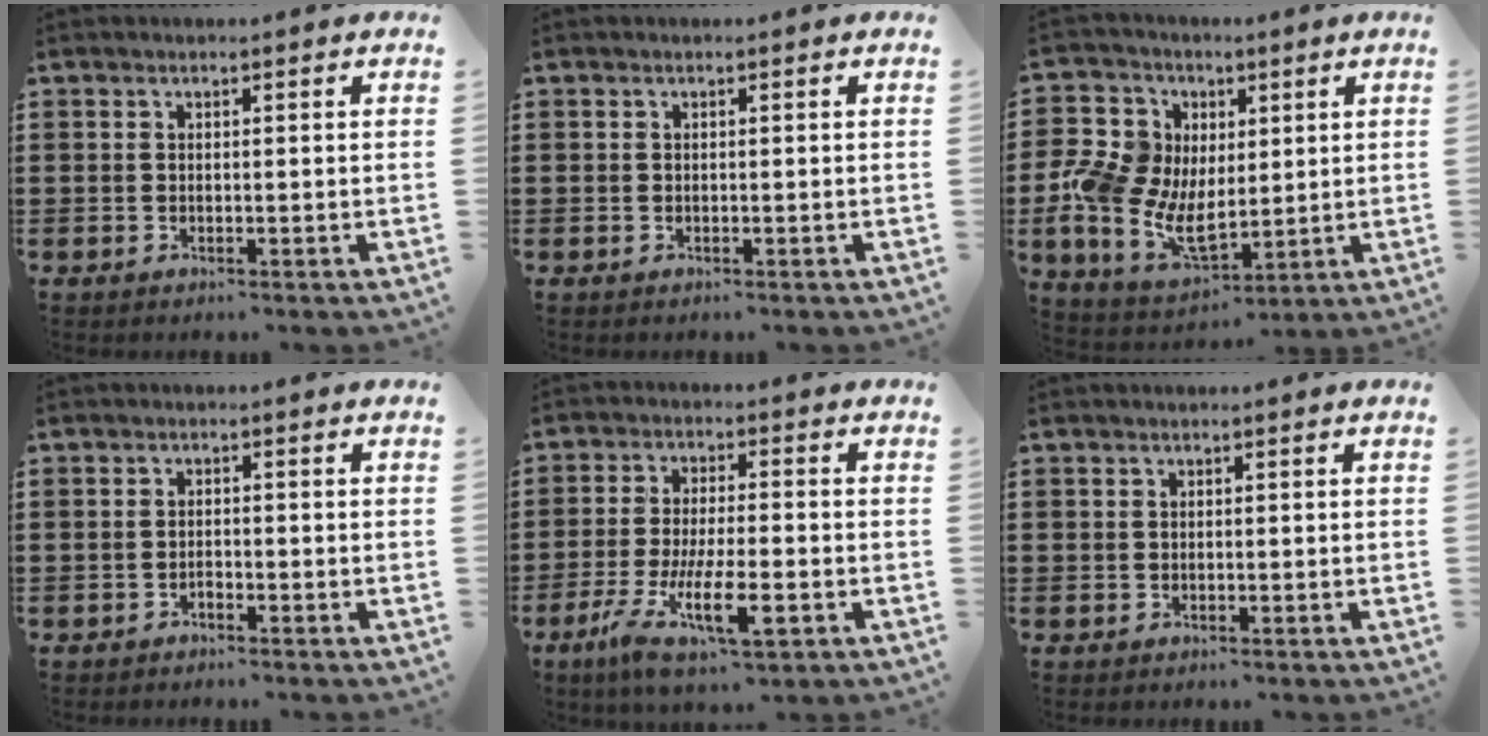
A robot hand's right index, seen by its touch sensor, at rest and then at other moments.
{"total": 0.0}
{"total": 9.9, "force": [0.4, 8.1, 5.8], "torque": [-0.168, 0.004, 0.006]}
{"total": 1.0, "force": [-0.8, 0.5, 0.2], "torque": [-0.007, 0.001, -0.017]}
{"total": 10.5, "force": [-4.3, 3.1, 9.0], "torque": [-0.184, -0.006, -0.078]}
{"total": 0.6, "force": [0.1, 0.5, 0.1], "torque": [-0.003, 0.004, 0.002]}